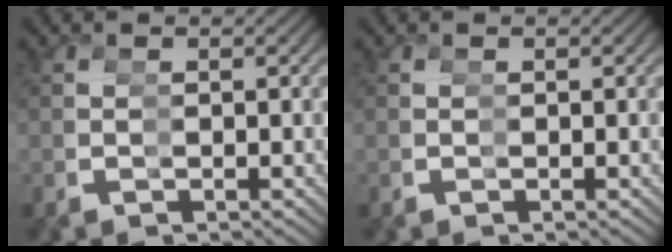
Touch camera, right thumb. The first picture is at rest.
{"total": 0.0}